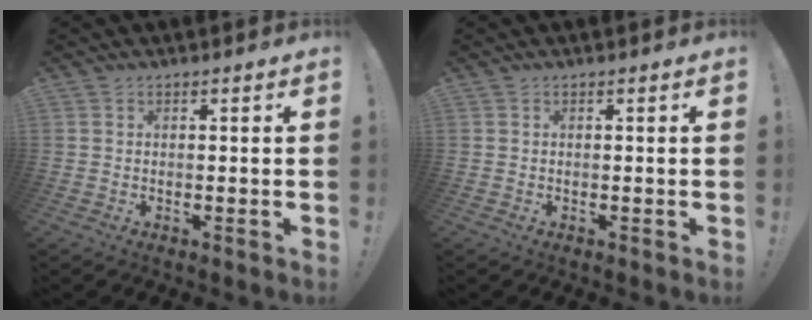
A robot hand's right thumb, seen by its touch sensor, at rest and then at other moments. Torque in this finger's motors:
{"motor_torque": [0.00, 0.00, 0.00, -0.01, 0.01]}